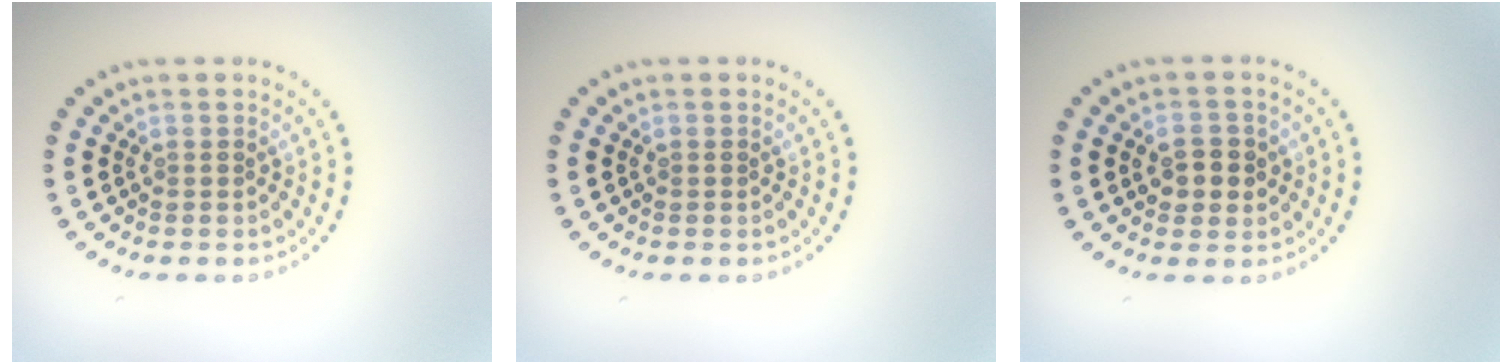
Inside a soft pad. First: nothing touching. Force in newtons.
{"total": 0.0}
{"total": 2.7, "press": 2.6, "slide": 0.5}